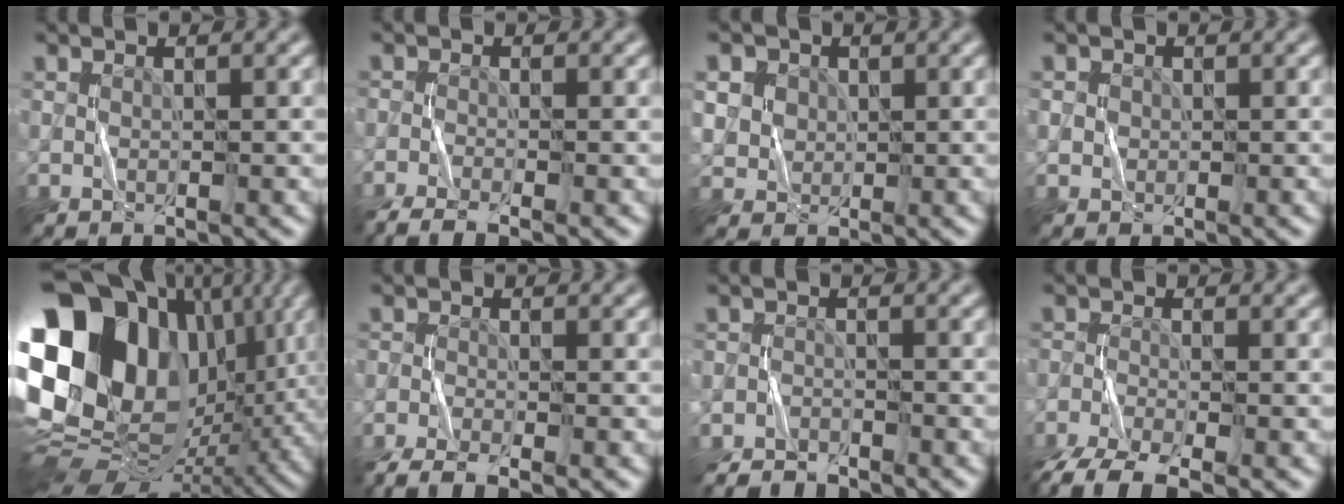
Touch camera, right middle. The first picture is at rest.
{"total": 3.3, "force": [-2.6, 0.7, 1.9], "torque": [-0.040, -0.008, -0.058]}
{"total": 5.1, "force": [2.1, 4.2, 2.1], "torque": [-0.060, 0.017, 0.035]}
{"total": 0.9, "force": [0.0, 0.9, 0.1], "torque": [0.004, -0.002, 0.001]}
{"total": 20.2, "force": [4.1, 14.6, 13.3], "torque": [-0.280, 0.014, 0.083]}
{"total": 3.9, "force": [-3.2, 0.8, 2.2], "torque": [-0.044, -0.011, -0.069]}
{"total": 2.8, "force": [-2.7, 0.6, 0.5], "torque": [-0.007, -0.003, -0.055]}
{"total": 4.9, "force": [-3.8, 1.3, 2.8], "torque": [-0.060, -0.014, -0.084]}